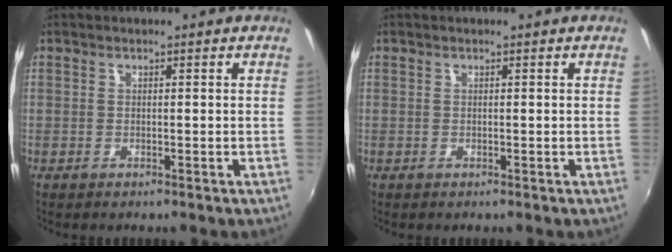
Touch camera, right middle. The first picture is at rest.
{"total": 0.0}